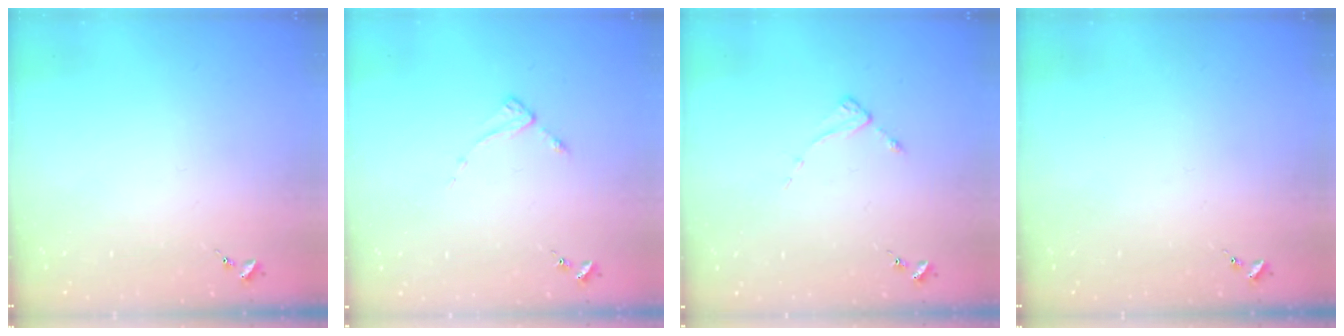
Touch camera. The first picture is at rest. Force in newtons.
{"total": 2.6, "press": 2.6, "slide": 0.3}
{"total": 2.1, "press": 2.0, "slide": 0.4}
{"total": 0.0}